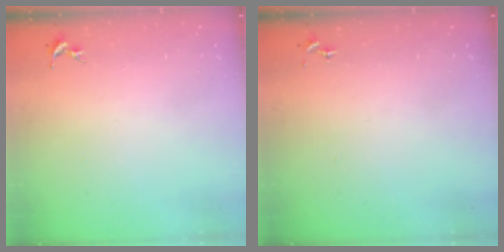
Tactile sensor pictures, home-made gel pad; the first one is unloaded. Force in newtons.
{"total": 0.0}